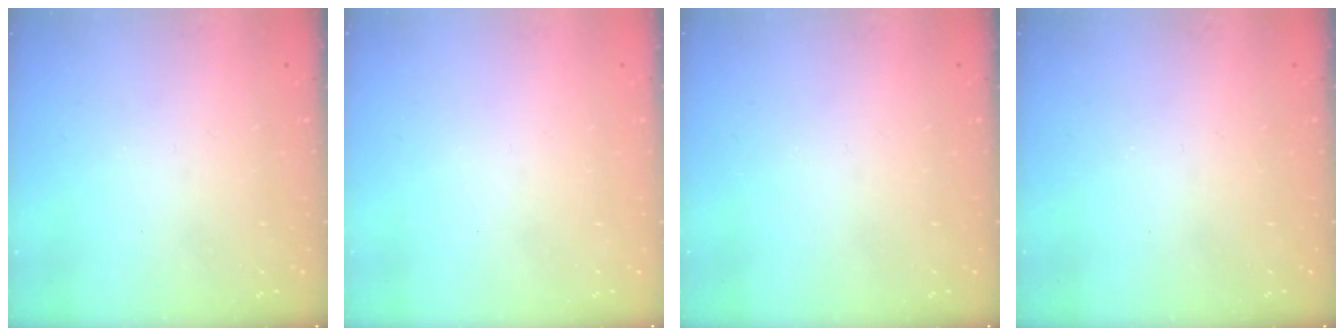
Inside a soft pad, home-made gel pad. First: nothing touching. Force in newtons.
{"total": 1.6, "press": 1.6, "slide": 0.1}
{"total": 0.0}
{"total": 3.8, "press": 3.8, "slide": 0.4}